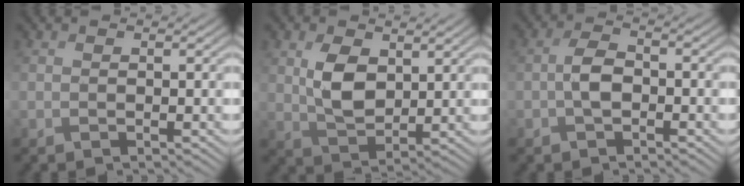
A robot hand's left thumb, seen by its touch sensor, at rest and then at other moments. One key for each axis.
{"total": 5.6, "fx": 1.7, "fy": 3.4, "fz": 4.2, "tx": -0.092, "ty": -0.006, "tz": 0.038}
{"total": 3.3, "fx": -1.0, "fy": 1.9, "fz": 2.5, "tx": -0.048, "ty": 0.007, "tz": -0.025}